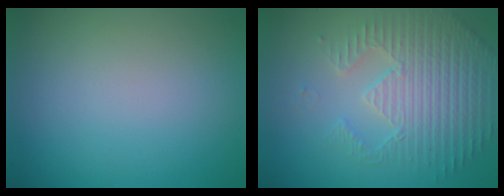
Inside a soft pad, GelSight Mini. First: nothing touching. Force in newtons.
{"total": 4.4, "press": 4.2, "slide": 1.4}